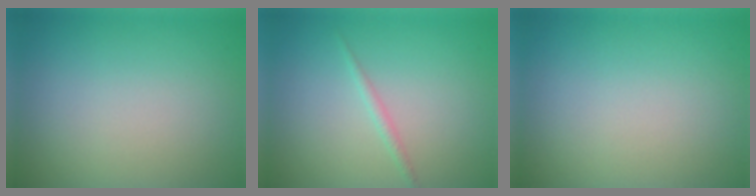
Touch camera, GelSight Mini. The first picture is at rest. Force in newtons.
{"total": 0.9, "press": 0.9, "slide": 0.0}
{"total": 0.0}